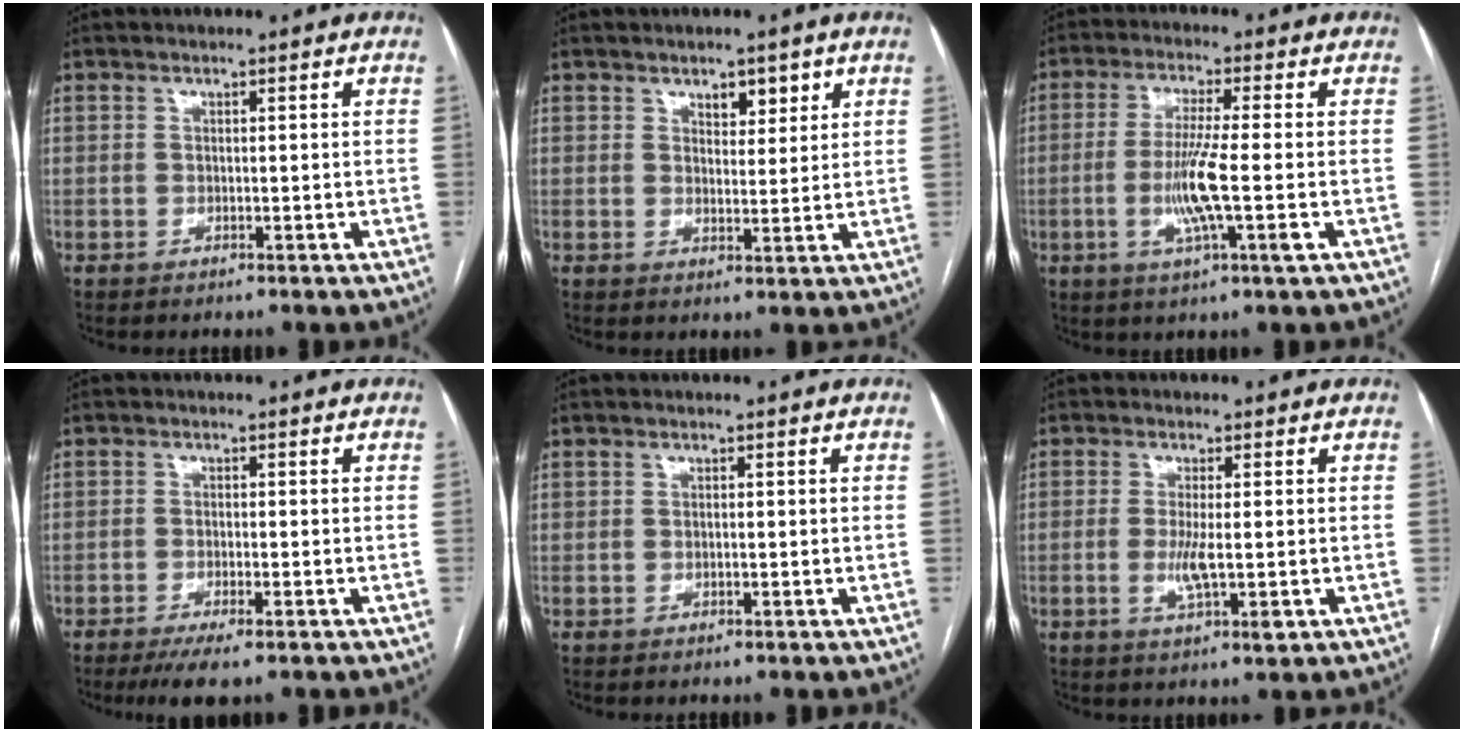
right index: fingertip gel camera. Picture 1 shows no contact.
{"total": 3.7, "force": [2.3, 1.9, 2.2], "torque": [-0.030, 0.001, 0.036]}
{"total": 8.6, "force": [-1.7, -0.2, 8.4], "torque": [-0.168, -0.010, -0.034]}
{"total": 4.5, "force": [-3.0, 0.7, 3.3], "torque": [-0.054, -0.010, -0.047]}
{"total": 0.0}
{"total": 4.8, "force": [-0.8, 0.7, 4.7], "torque": [-0.096, -0.012, -0.012]}